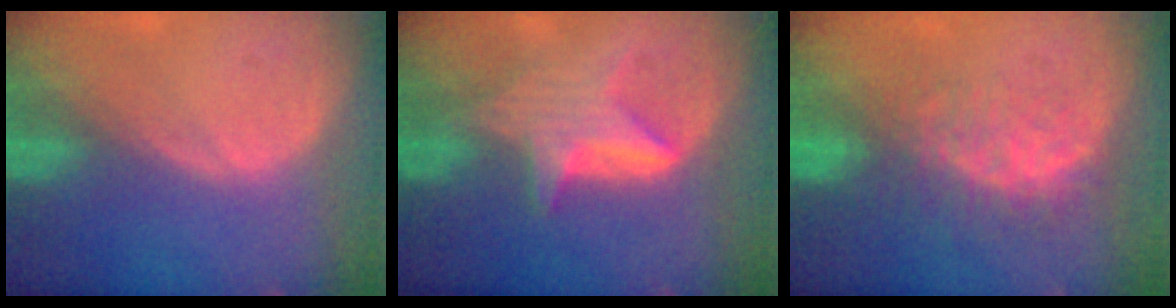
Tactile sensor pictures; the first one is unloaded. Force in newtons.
{"total": 6.1, "press": 5.7, "slide": 2.0}
{"total": 8.0, "press": 7.4, "slide": 3.1}